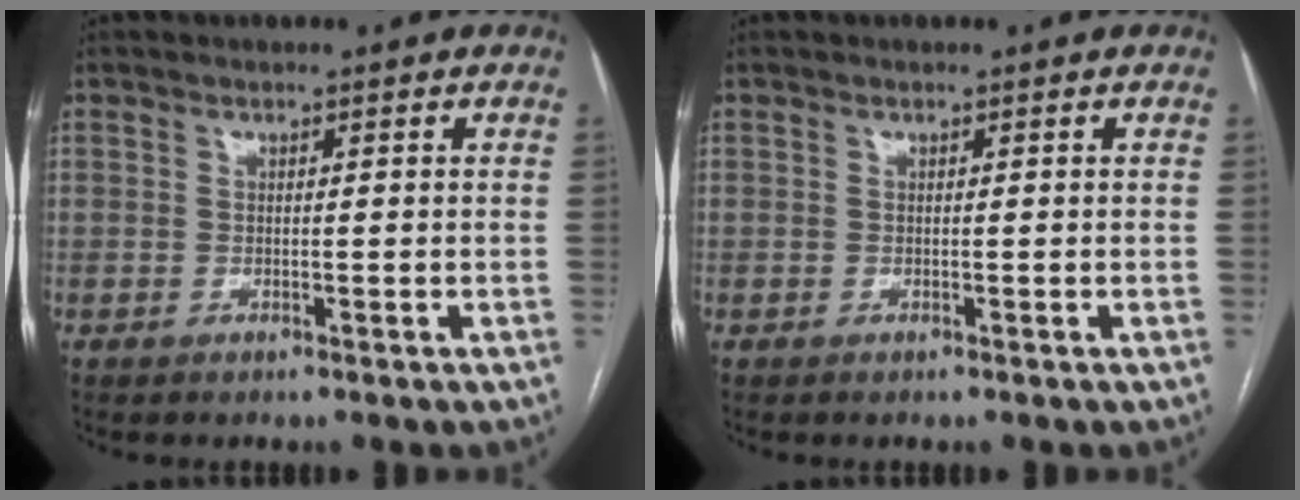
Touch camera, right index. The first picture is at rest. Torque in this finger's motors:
{"motor_torque": [0.03, 0.02, 0.00, 0.00]}